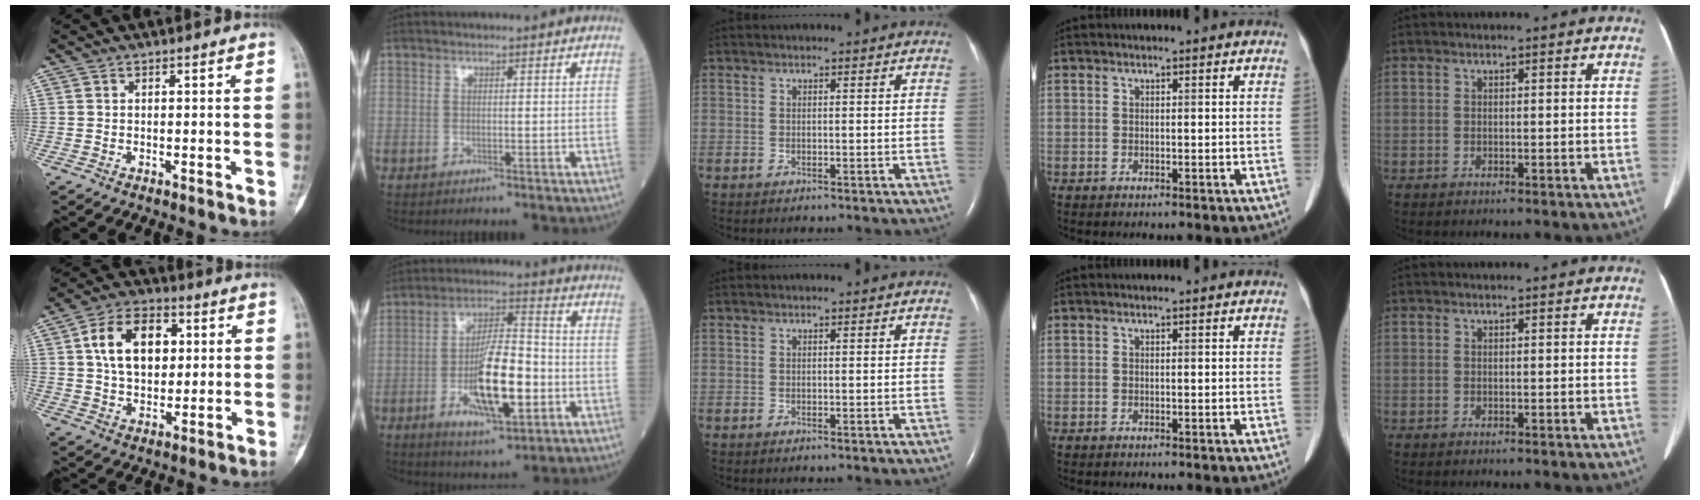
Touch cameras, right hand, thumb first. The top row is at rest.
{"thumb": {"total": 13.4, "force": [3.1, 8.8, 9.5], "torque": [-0.131, 0.002, 0.049]}, "index": {"total": 13.2, "force": [-3.7, 3.5, 12.2], "torque": [-0.224, -0.003, -0.060]}}